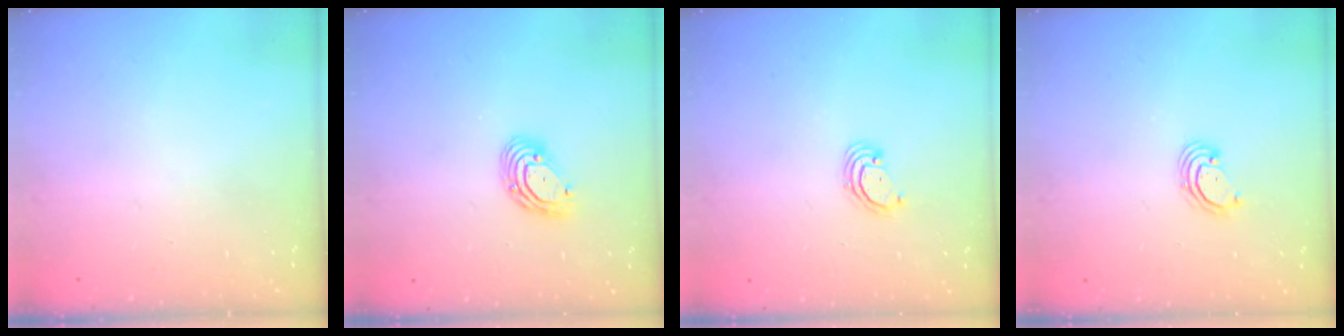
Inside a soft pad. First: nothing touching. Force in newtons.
{"total": 6.5, "press": 6.5, "slide": 1.1}
{"total": 2.8, "press": 2.8, "slide": 0.2}
{"total": 2.8, "press": 2.8, "slide": 0.3}